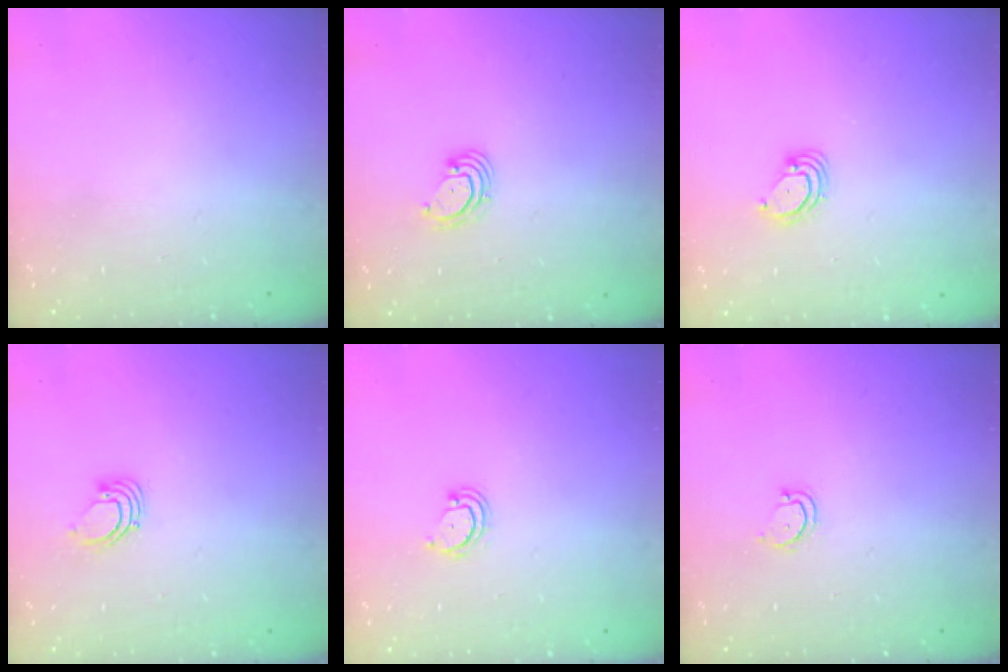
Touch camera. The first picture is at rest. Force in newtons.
{"total": 2.8, "press": 2.8, "slide": 0.2}
{"total": 3.5, "press": 3.5, "slide": 0.3}
{"total": 2.2, "press": 2.2, "slide": 0.2}
{"total": 3.2, "press": 3.2, "slide": 0.3}
{"total": 2.7, "press": 2.7, "slide": 0.3}